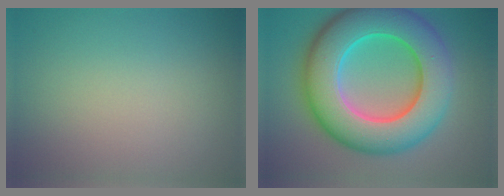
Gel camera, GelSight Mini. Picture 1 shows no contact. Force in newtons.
{"total": 12.8, "press": 12.8, "slide": 0.3}